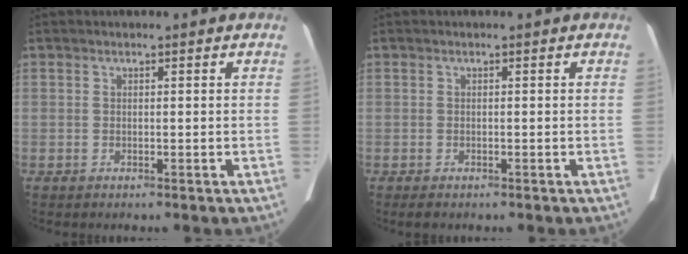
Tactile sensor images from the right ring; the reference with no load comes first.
{"total": 1.0, "force": [-0.7, 0.4, 0.5], "torque": [-0.013, -0.002, -0.007]}